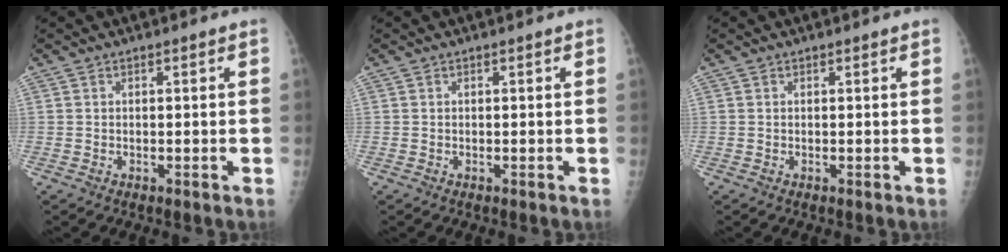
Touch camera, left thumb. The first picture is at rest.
{"total": 0.0}
{"total": 0.0}